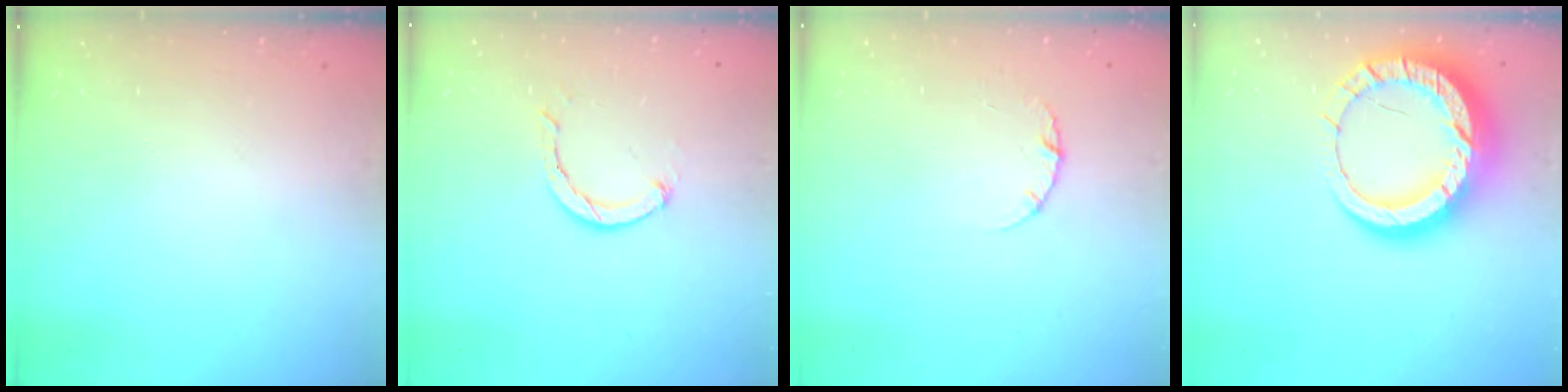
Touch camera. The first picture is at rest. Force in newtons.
{"total": 2.4, "press": 2.3, "slide": 0.4}
{"total": 2.6, "press": 2.6, "slide": 0.3}
{"total": 18.7, "press": 18.6, "slide": 1.5}